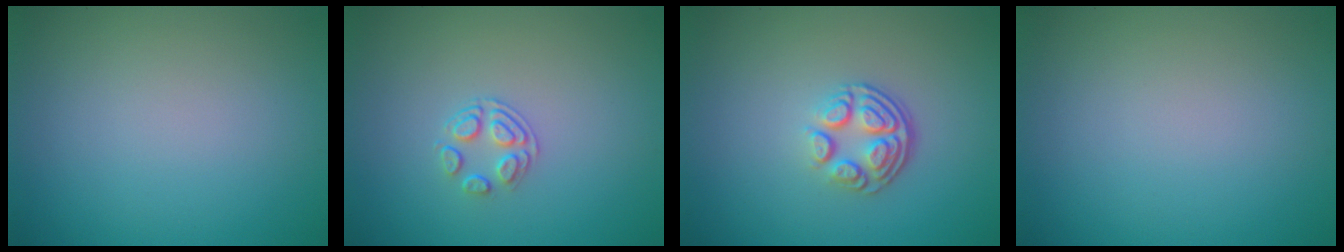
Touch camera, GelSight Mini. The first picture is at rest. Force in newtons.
{"total": 1.8, "press": 1.2, "slide": 1.4}
{"total": 3.8, "press": 2.7, "slide": 2.8}
{"total": 0.0}